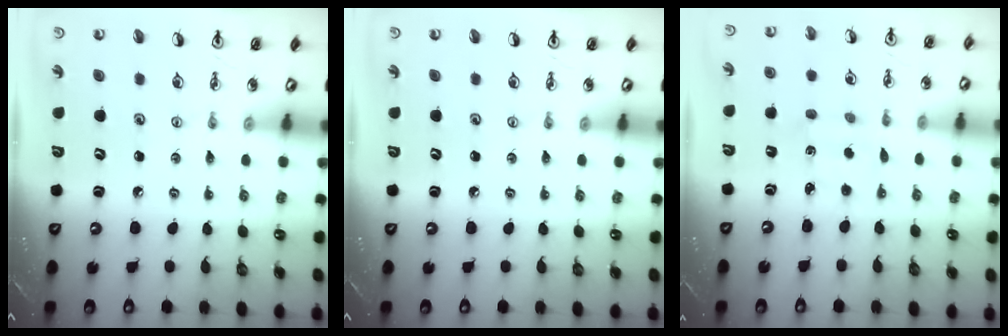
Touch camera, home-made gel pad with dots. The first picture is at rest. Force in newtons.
{"total": 0.0}
{"total": 1.8, "press": 1.7, "slide": 0.5}